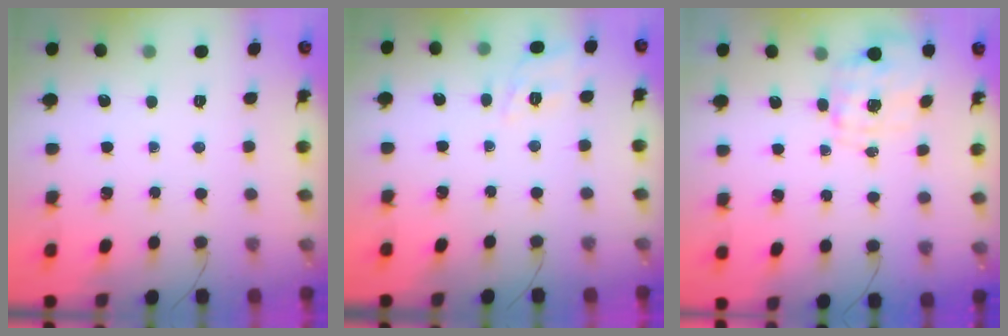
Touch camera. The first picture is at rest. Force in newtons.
{"total": 2.8, "press": 2.2, "slide": 1.7}
{"total": 1.5, "press": 1.5, "slide": 0.5}